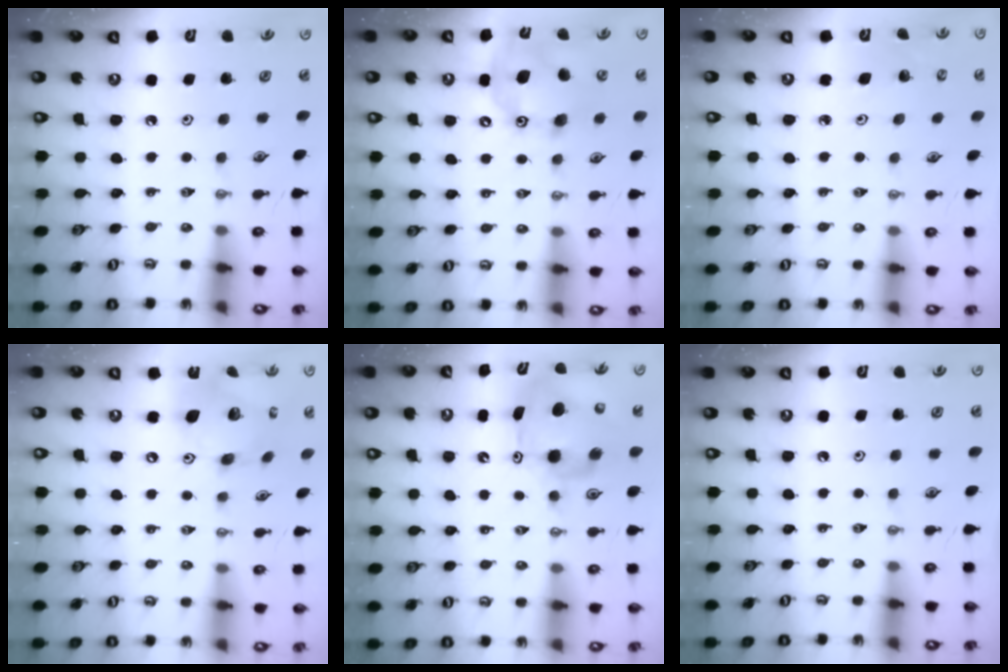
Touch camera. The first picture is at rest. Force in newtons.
{"total": 14.9, "press": 14.9, "slide": 0.3}
{"total": 3.7, "press": 3.7, "slide": 0.3}
{"total": 15.6, "press": 15.6, "slide": 1.5}
{"total": 9.2, "press": 9.2, "slide": 0.7}
{"total": 0.0}